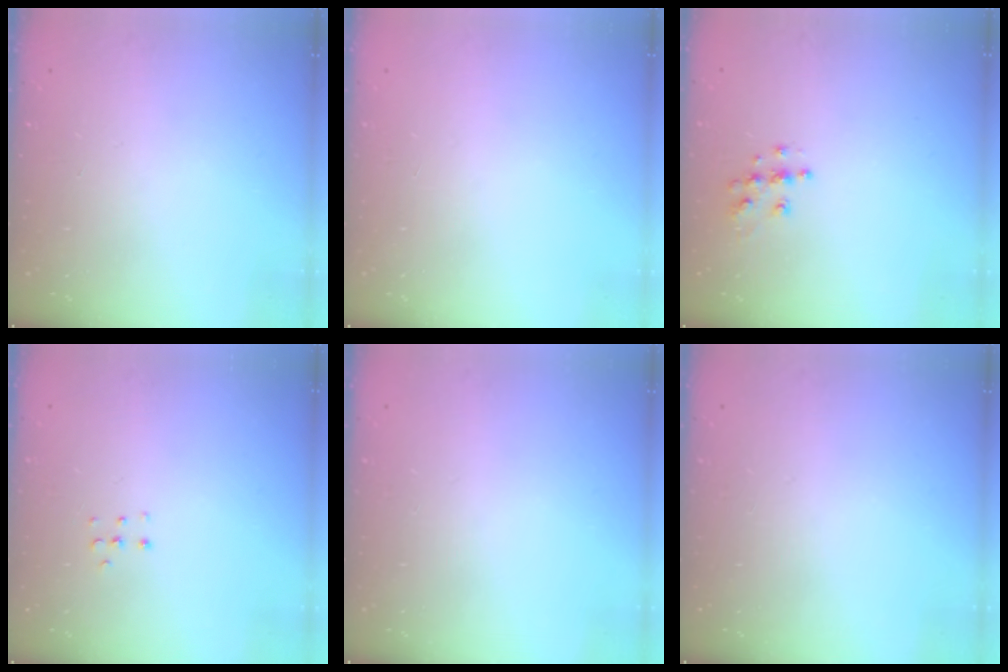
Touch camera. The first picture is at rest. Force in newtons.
{"total": 0.0}
{"total": 7.8, "press": 7.8, "slide": 0.2}
{"total": 3.8, "press": 3.8, "slide": 0.6}
{"total": 0.0}
{"total": 0.0}